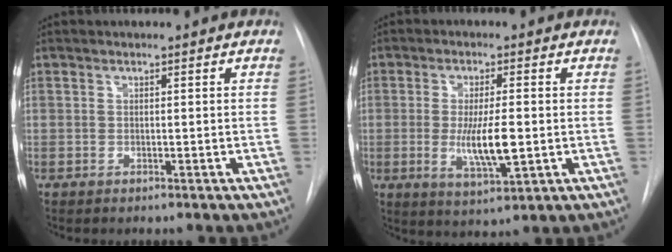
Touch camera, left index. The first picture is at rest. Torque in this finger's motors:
{"motor_torque": [1.54, -0.11, 0.60, 0.18]}